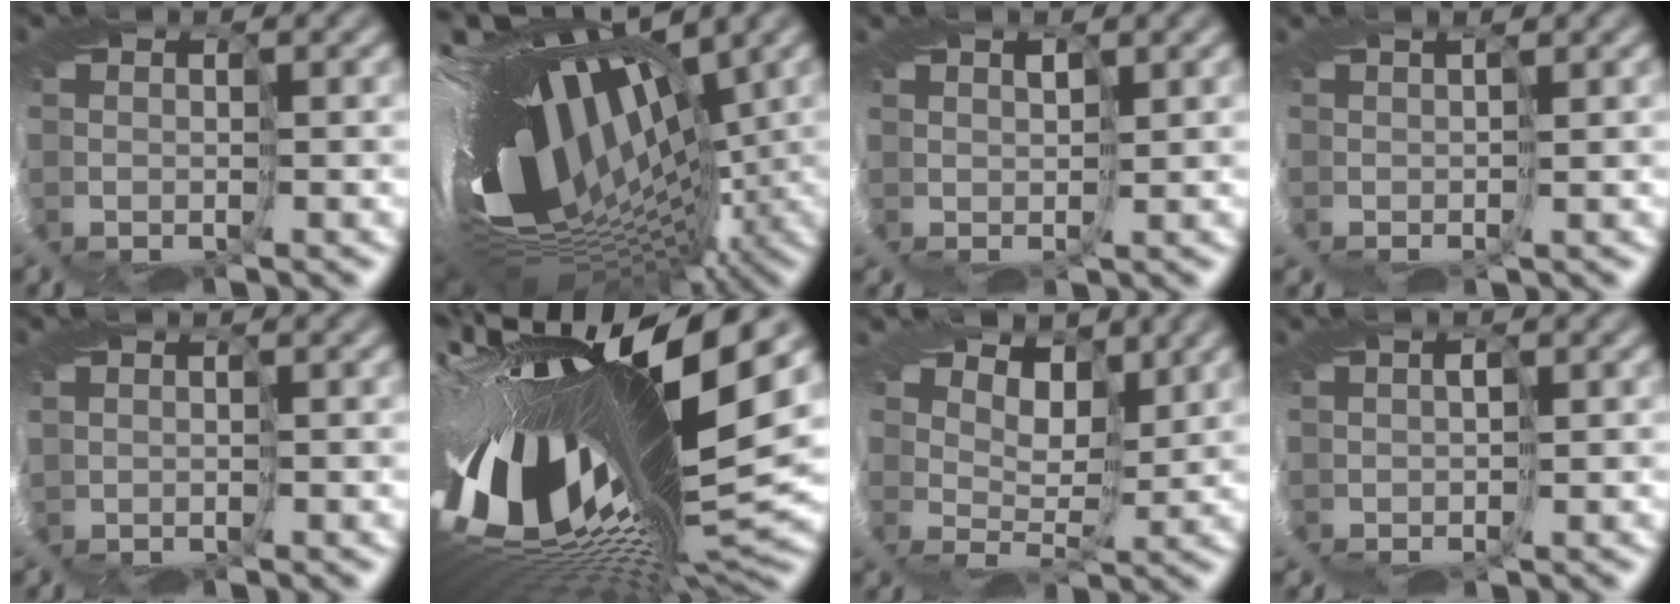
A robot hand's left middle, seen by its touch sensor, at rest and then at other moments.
{"total": 16.1, "force": [1.5, 7.3, 14.2], "torque": [-0.235, -0.015, 0.000]}
{"total": 2.5, "force": [1.2, -1.8, -1.3], "torque": [0.034, 0.013, 0.001]}
{"total": 2.3, "force": [1.2, -1.8, -0.8], "torque": [0.024, 0.014, 0.004]}
{"total": 0.6, "force": [0.3, -0.3, -0.3], "torque": [0.000, 0.003, 0.002]}
{"total": 15.8, "force": [-0.4, 4.3, 15.2], "torque": [-0.288, -0.057, -0.008]}
{"total": 4.5, "force": [4.2, 0.8, 1.2], "torque": [-0.012, 0.013, 0.036]}
{"total": 1.1, "force": [0.4, -0.8, -0.6], "torque": [0.023, 0.014, 0.002]}